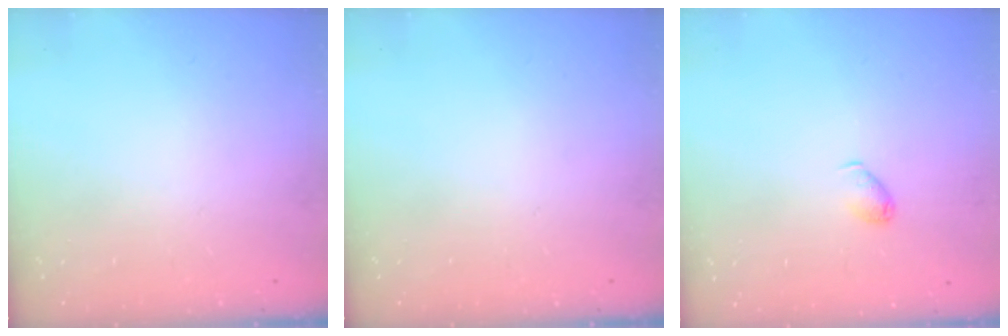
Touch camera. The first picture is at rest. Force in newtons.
{"total": 0.0}
{"total": 5.0, "press": 4.9, "slide": 0.9}